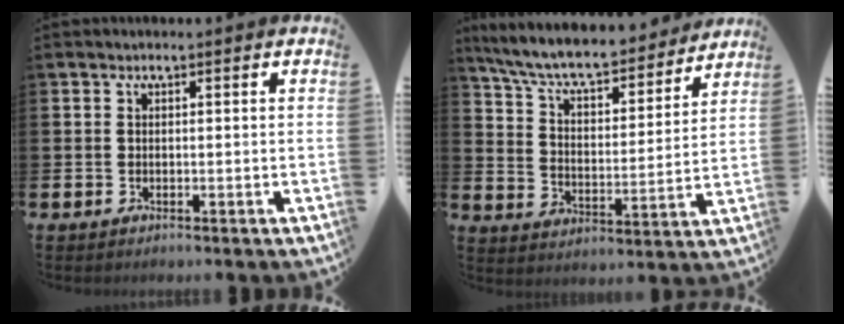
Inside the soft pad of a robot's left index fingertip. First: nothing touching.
{"total": 8.8, "force": [8.1, 1.6, 3.0], "torque": [-0.089, -0.060, 0.138]}